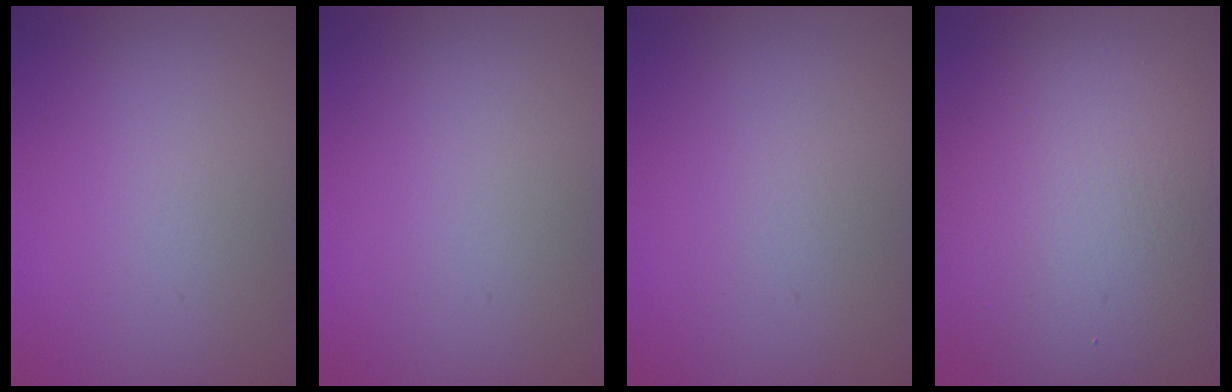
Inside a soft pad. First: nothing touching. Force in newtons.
{"total": 0.0}
{"total": 0.0}
{"total": 12.8, "press": 12.8, "slide": 0.5}